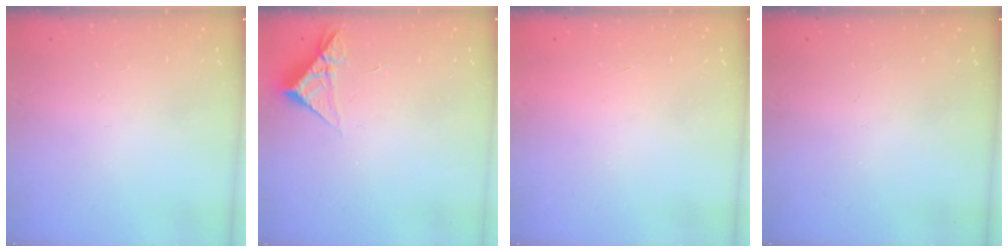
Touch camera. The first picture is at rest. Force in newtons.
{"total": 5.2, "press": 5.2, "slide": 0.3}
{"total": 1.5, "press": 1.5, "slide": 0.1}
{"total": 0.0}